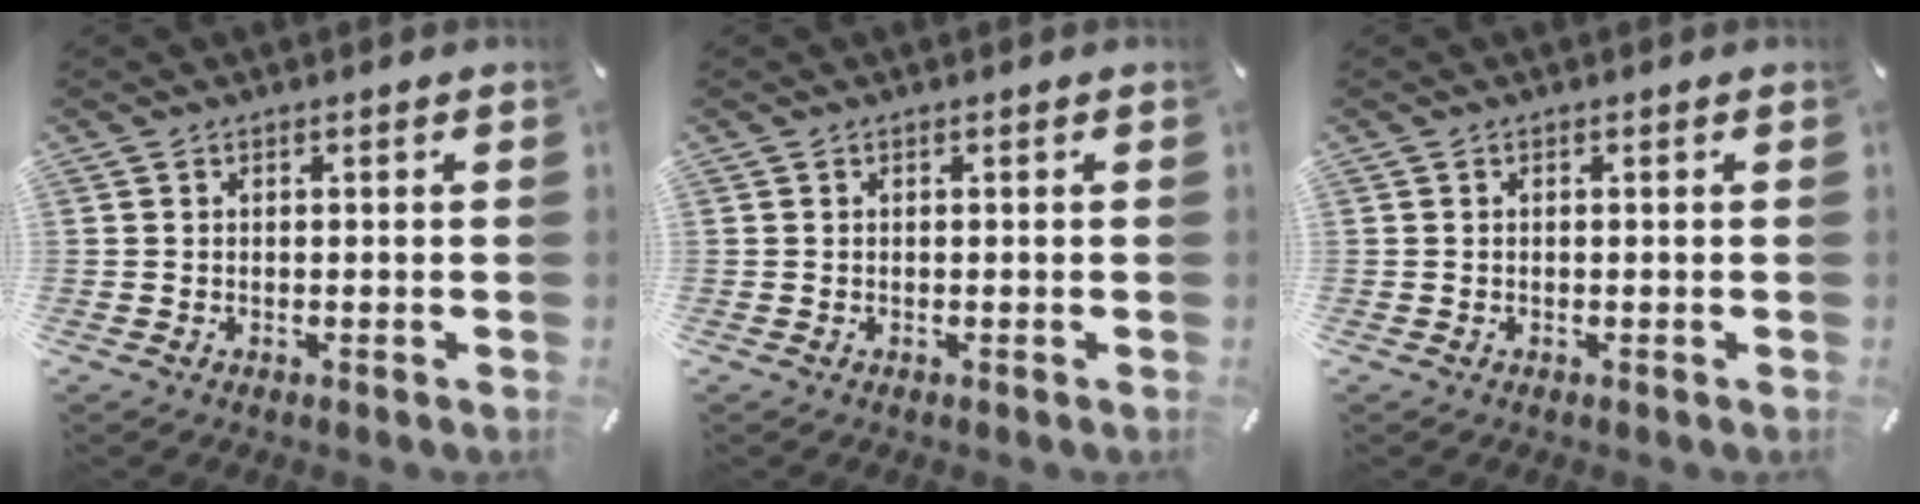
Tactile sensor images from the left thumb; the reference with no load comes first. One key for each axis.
{"total": 0.0}
{"total": 0.0}